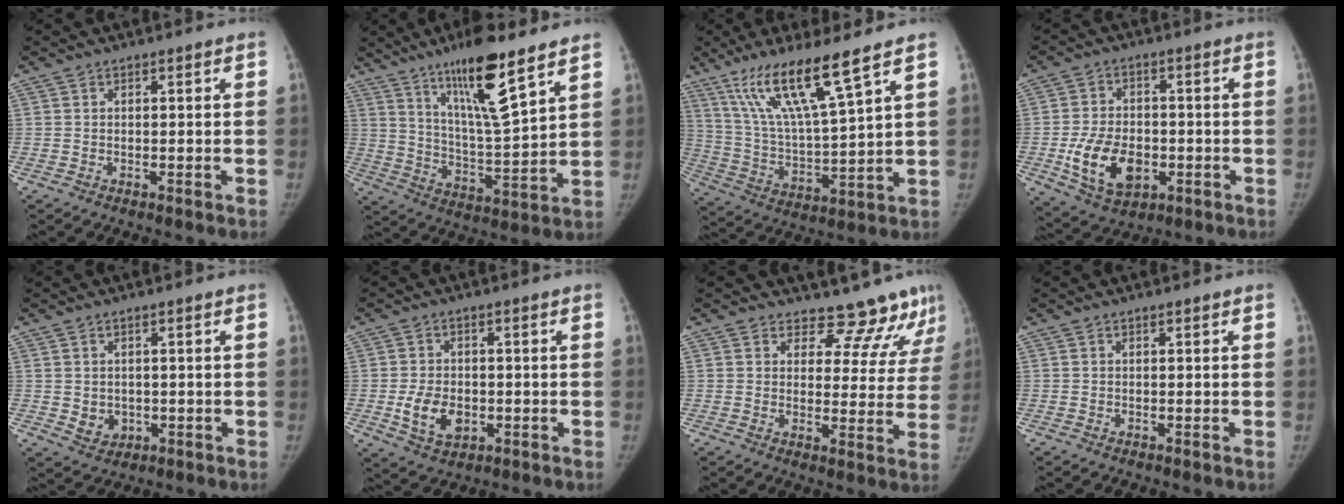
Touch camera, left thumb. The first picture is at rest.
{"total": 16.3, "force": [10.3, 2.3, 12.4], "torque": [-0.205, -0.065, 0.185]}
{"total": 15.6, "force": [10.0, 1.4, 11.8], "torque": [-0.222, -0.051, 0.200]}
{"total": 11.9, "force": [-2.9, 8.1, 8.2], "torque": [-0.125, 0.002, -0.040]}
{"total": 3.7, "force": [-0.3, 3.2, 1.7], "torque": [-0.015, -0.002, 0.008]}
{"total": 7.4, "force": [-1.5, 5.3, 5.0], "torque": [-0.075, -0.002, -0.019]}
{"total": 11.1, "force": [10.4, 3.9, 1.1], "torque": [0.035, -0.080, 0.110]}
{"total": 0.0}